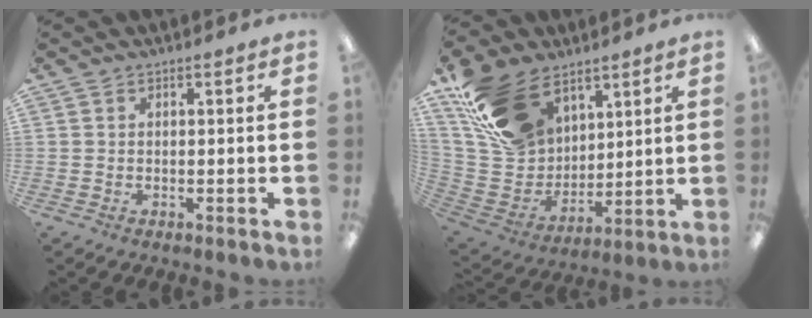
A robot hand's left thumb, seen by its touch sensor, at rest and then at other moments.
{"total": 21.1, "force": [12.7, 13.3, 10.4], "torque": [-0.227, -0.055, 0.243]}